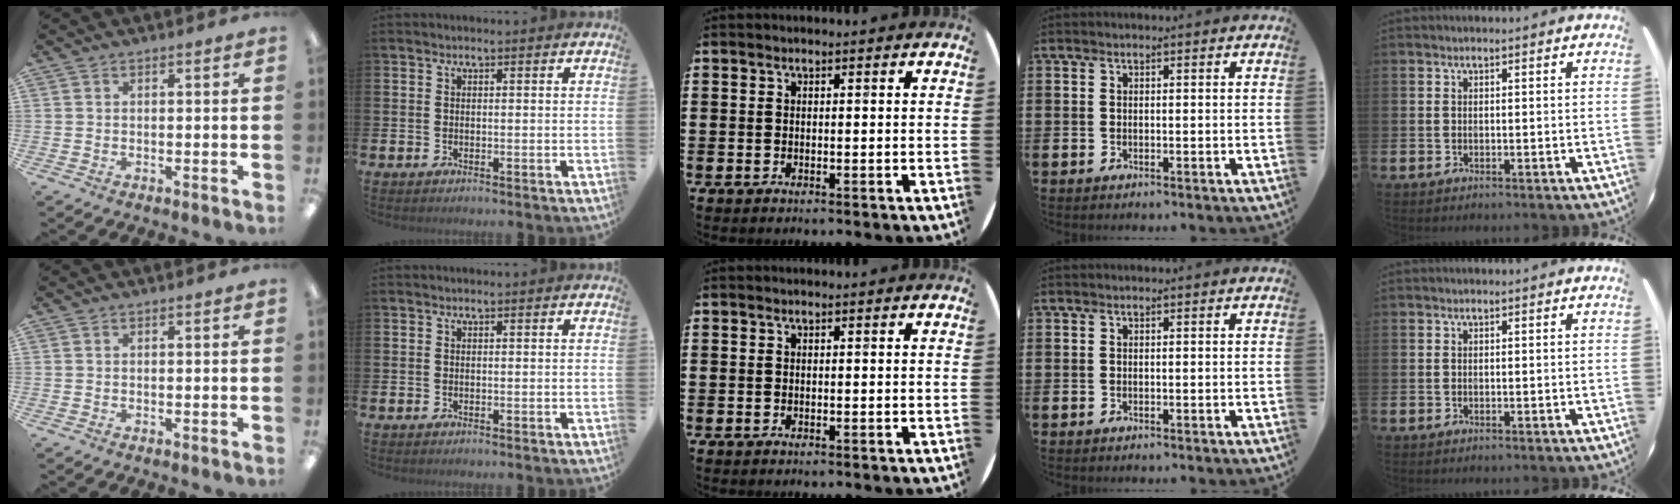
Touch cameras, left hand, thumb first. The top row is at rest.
{}